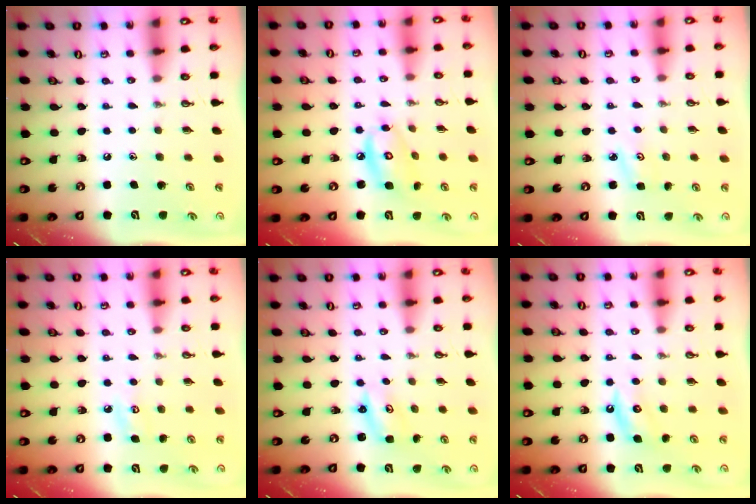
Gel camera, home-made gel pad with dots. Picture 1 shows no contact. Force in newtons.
{"total": 9.3, "press": 9.3, "slide": 0.6}
{"total": 3.0, "press": 3.0, "slide": 0.4}
{"total": 5.0, "press": 5.0, "slide": 0.2}
{"total": 2.6, "press": 2.5, "slide": 0.3}
{"total": 4.2, "press": 4.1, "slide": 0.7}